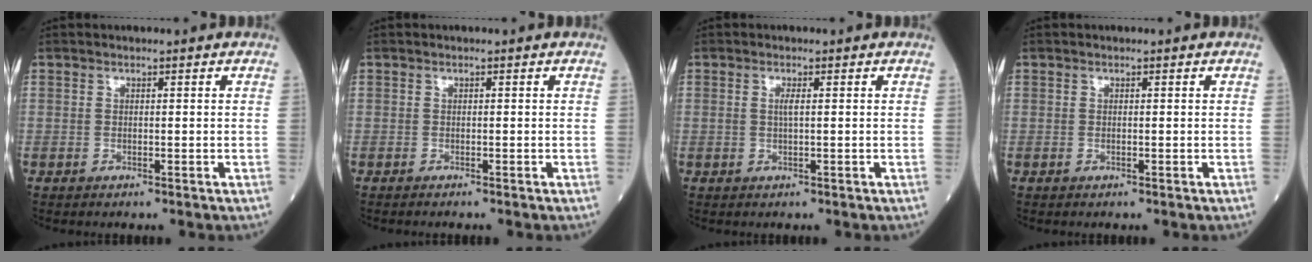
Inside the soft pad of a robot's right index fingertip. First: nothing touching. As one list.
[{"total": 0.6, "force": [-0.6, -0.1, 0.2], "torque": [-0.003, -0.001, -0.011]}, {"total": 1.2, "force": [0.2, 0.0, 1.2], "torque": [-0.029, 0.000, 0.001]}, {"total": 0.0}]